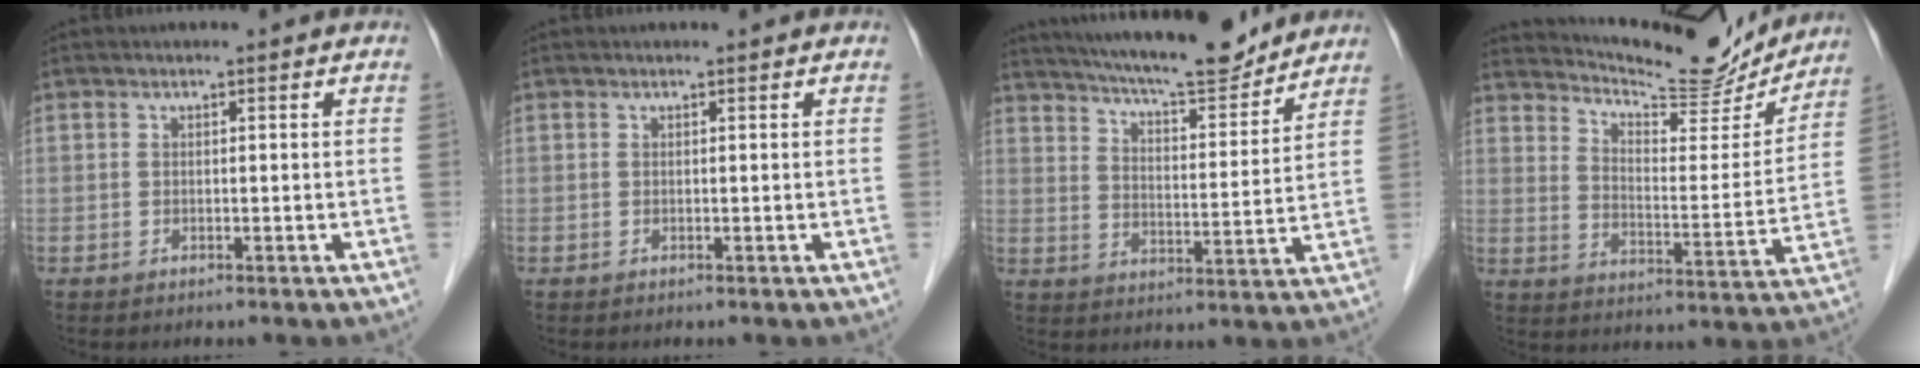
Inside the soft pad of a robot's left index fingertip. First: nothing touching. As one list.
[{"total": 0.0}, {"total": 15.4, "force": [14.0, 1.7, 6.1], "torque": [-0.102, -0.004, 0.211]}, {"total": 17.2, "force": [16.4, 2.7, 4.8], "torque": [-0.079, -0.032, 0.226]}]